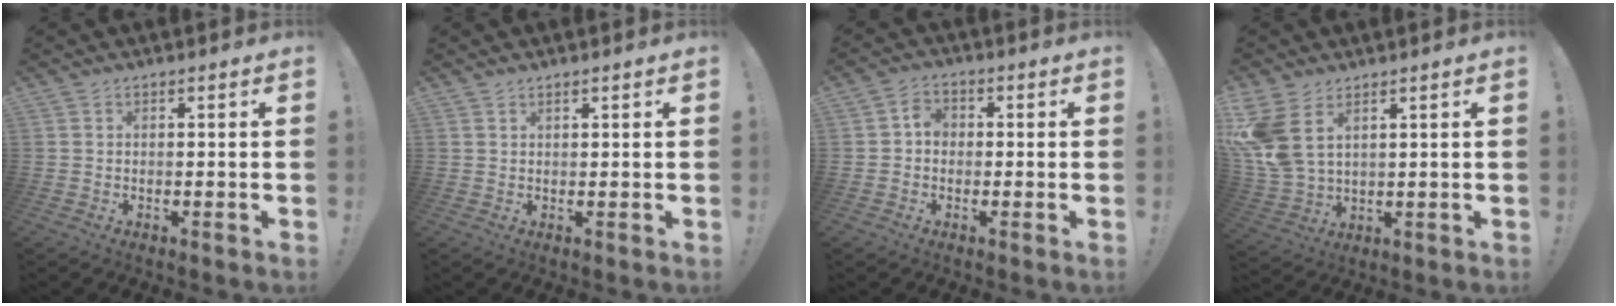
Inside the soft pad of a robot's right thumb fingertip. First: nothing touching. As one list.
[{"total": 0.9, "force": [0.8, 0.0, 0.3], "torque": [-0.001, -0.004, 0.013]}, {"total": 4.0, "force": [-0.7, 3.2, 2.3], "torque": [-0.036, 0.009, -0.013]}, {"total": 10.2, "force": [5.1, 5.8, 6.7], "torque": [-0.140, -0.025, 0.101]}]